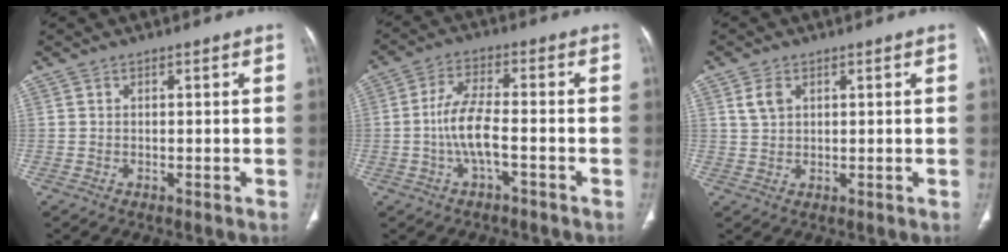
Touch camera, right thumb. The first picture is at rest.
{"total": 7.2, "force": [-1.9, 2.4, 6.5], "torque": [-0.142, 0.025, -0.037]}
{"total": 3.0, "force": [1.4, 1.7, 2.0], "torque": [-0.041, 0.001, 0.035]}